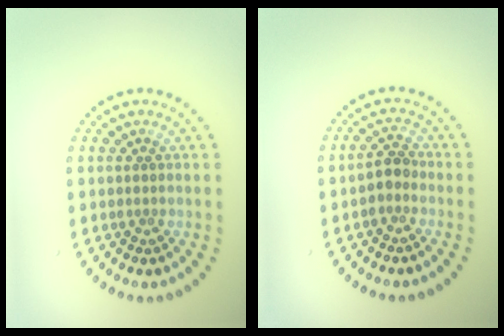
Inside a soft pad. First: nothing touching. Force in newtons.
{"total": 1.7, "press": 1.5, "slide": 1.0}